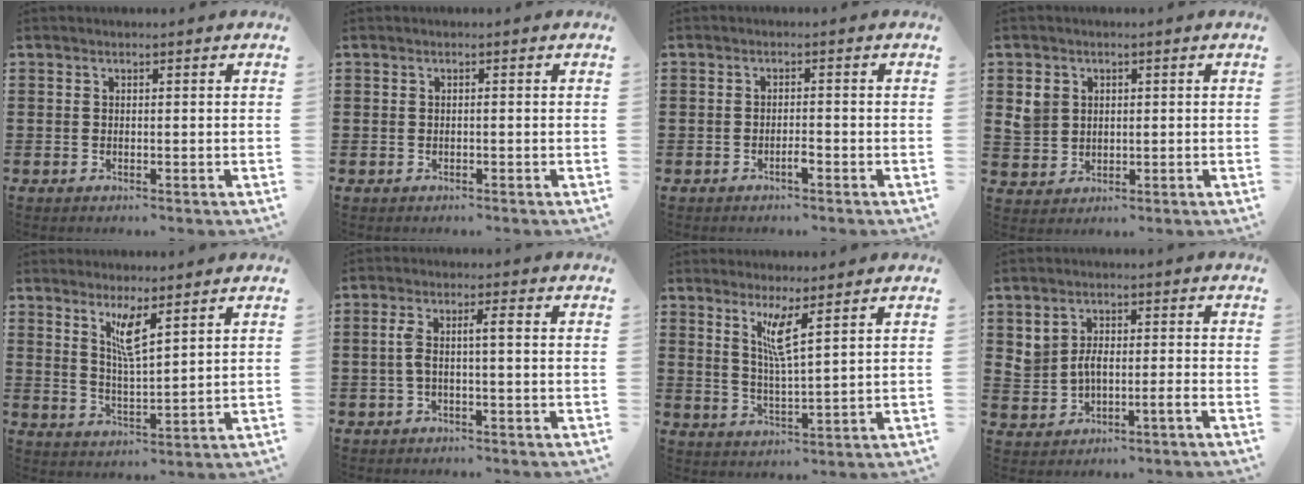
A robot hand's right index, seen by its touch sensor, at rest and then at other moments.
{"total": 0.0}
{"total": 1.5, "force": [-1.0, 0.3, 1.1], "torque": [-0.022, -0.002, -0.018]}
{"total": 3.1, "force": [0.9, 2.8, 1.2], "torque": [-0.036, 0.011, 0.015]}
{"total": 4.9, "force": [2.9, 0.6, 3.9], "torque": [-0.078, -0.001, 0.048]}
{"total": 3.7, "force": [-0.4, 0.5, 3.7], "torque": [-0.084, -0.001, -0.015]}
{"total": 4.8, "force": [2.7, -0.1, 4.0], "torque": [-0.088, -0.001, 0.045]}
{"total": 3.2, "force": [-0.5, 1.8, 2.6], "torque": [-0.064, 0.004, -0.015]}